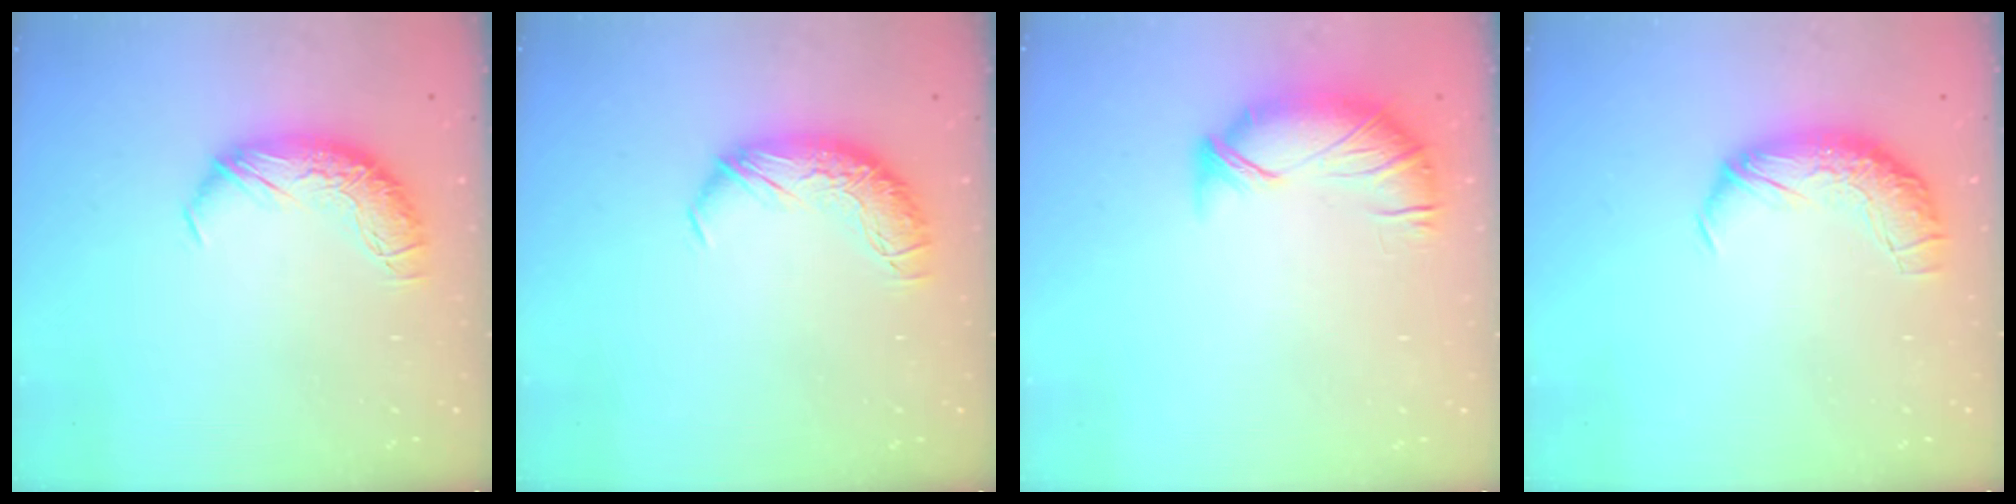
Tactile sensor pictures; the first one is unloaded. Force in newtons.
{"total": 0.0}
{"total": 2.5, "press": 1.9, "slide": 1.7}
{"total": 2.4, "press": 1.1, "slide": 2.1}